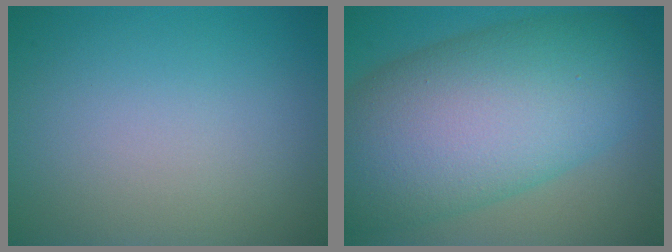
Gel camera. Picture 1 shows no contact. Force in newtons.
{"total": 13.6, "press": 13.6, "slide": 0.6}